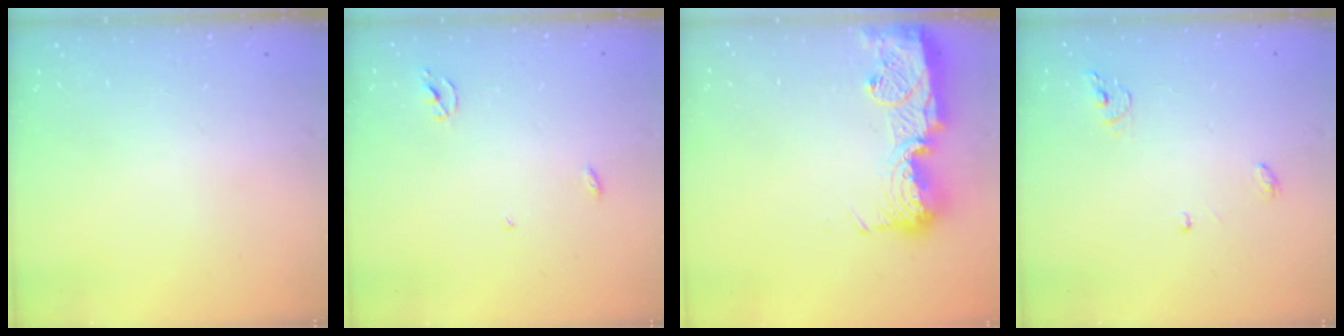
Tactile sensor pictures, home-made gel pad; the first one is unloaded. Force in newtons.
{"total": 2.3, "press": 2.3, "slide": 0.2}
{"total": 15.2, "press": 15.1, "slide": 1.2}
{"total": 4.2, "press": 4.1, "slide": 0.3}